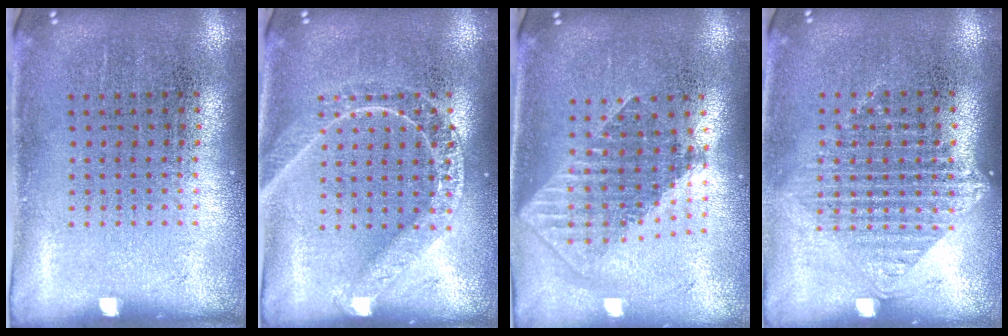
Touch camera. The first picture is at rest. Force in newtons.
{"total": 2.2, "press": 2.2, "slide": 0.3}
{"total": 1.8, "press": 1.4, "slide": 1.0}
{"total": 1.3, "press": 1.1, "slide": 0.6}